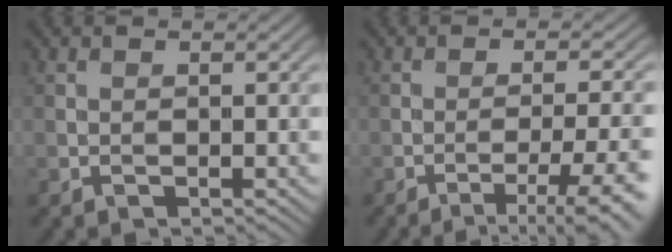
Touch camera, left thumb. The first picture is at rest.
{"total": 8.2, "force": [-4.6, 1.6, 6.6], "torque": [-0.105, 0.004, -0.056]}